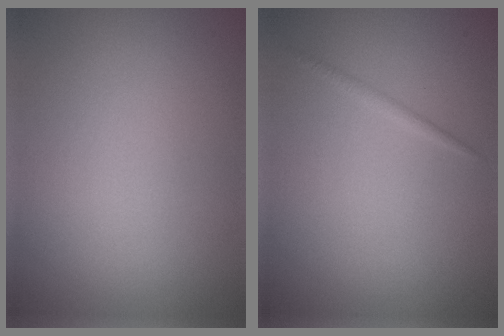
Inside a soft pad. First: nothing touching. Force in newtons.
{"total": 0.7, "press": 0.7, "slide": 0.0}